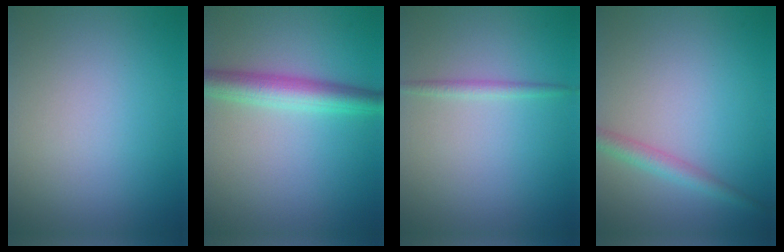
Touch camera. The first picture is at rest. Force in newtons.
{"total": 4.2, "press": 4.2, "slide": 0.0}
{"total": 1.1, "press": 1.1, "slide": 0.1}
{"total": 2.2, "press": 2.2, "slide": 0.1}